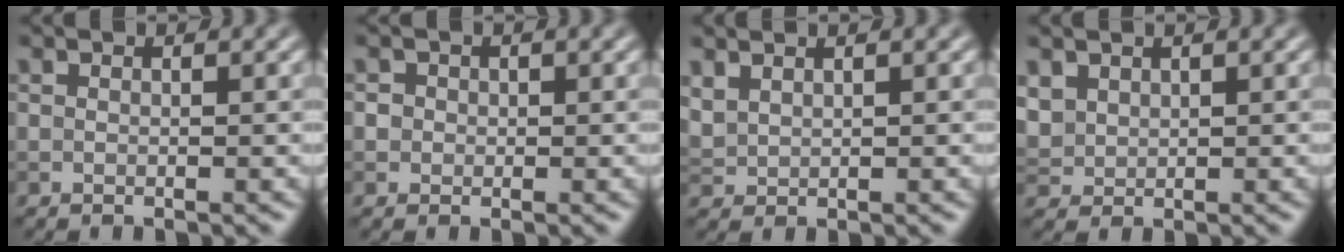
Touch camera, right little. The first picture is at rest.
{"total": 1.4, "force": [0.3, 1.3, 0.4], "torque": [0.002, 0.003, 0.007]}
{"total": 1.4, "force": [1.1, 0.6, 0.5], "torque": [-0.017, 0.003, 0.031]}
{"total": 1.9, "force": [1.1, 1.4, 0.6], "torque": [-0.018, 0.000, 0.030]}